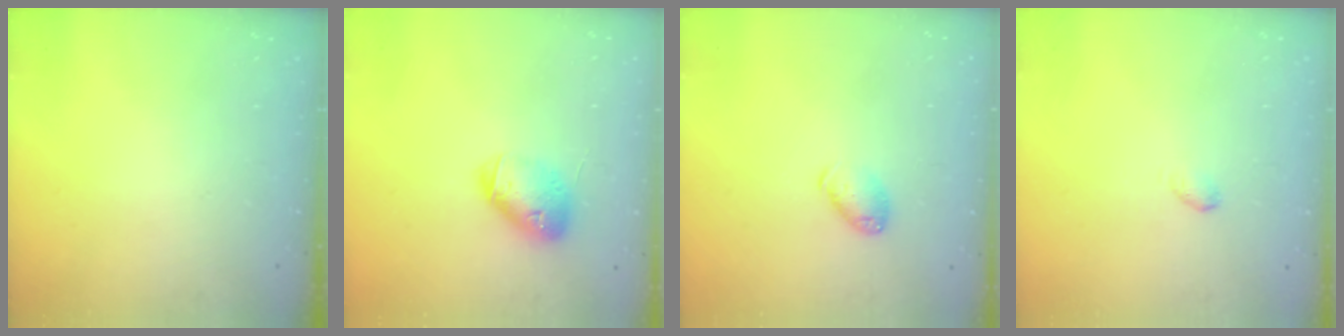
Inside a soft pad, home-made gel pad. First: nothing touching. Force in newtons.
{"total": 11.3, "press": 11.2, "slide": 1.6}
{"total": 7.3, "press": 7.3, "slide": 0.8}
{"total": 2.8, "press": 2.7, "slide": 0.5}